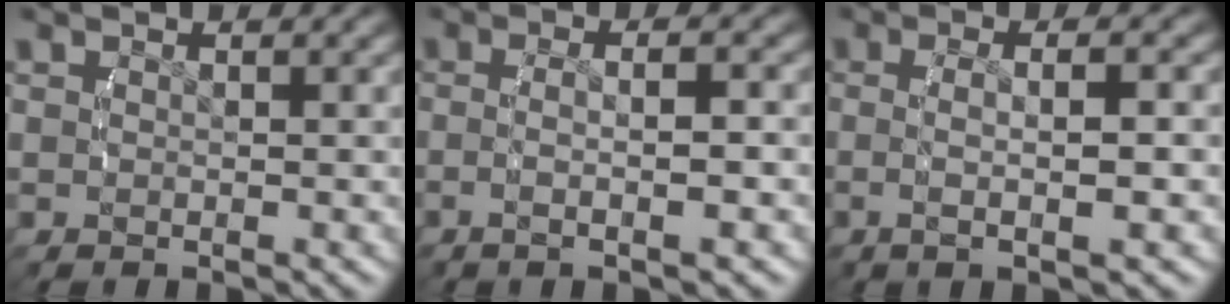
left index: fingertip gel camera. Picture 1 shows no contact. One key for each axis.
{"total": 3.3, "fx": -0.9, "fy": 0.3, "fz": 3.1, "tx": -0.063, "ty": 0.001, "tz": -0.014}
{"total": 3.6, "fx": -0.4, "fy": 0.4, "fz": 3.6, "tx": -0.070, "ty": 0.000, "tz": -0.005}